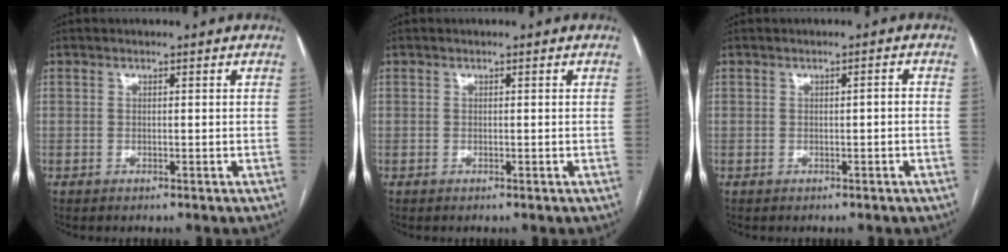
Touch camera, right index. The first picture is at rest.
{"total": 0.0}
{"total": 0.9, "force": [-0.2, 0.2, 0.8], "torque": [-0.011, 0.002, -0.002]}